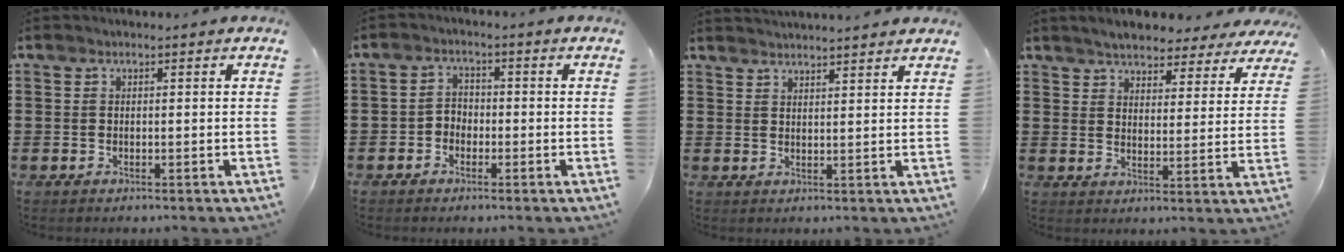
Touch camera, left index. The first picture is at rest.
{"total": 2.2, "force": [-1.4, 1.6, 0.6], "torque": [-0.017, 0.008, -0.033]}
{"total": 2.6, "force": [2.6, -0.3, 0.0], "torque": [-0.007, -0.008, 0.049]}
{"total": 4.7, "force": [4.6, 0.6, 0.9], "torque": [-0.038, -0.017, 0.081]}